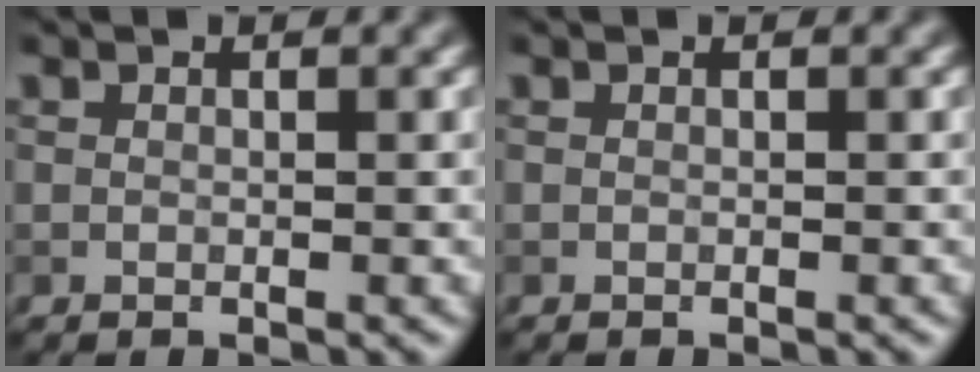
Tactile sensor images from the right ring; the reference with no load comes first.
{"total": 0.0}